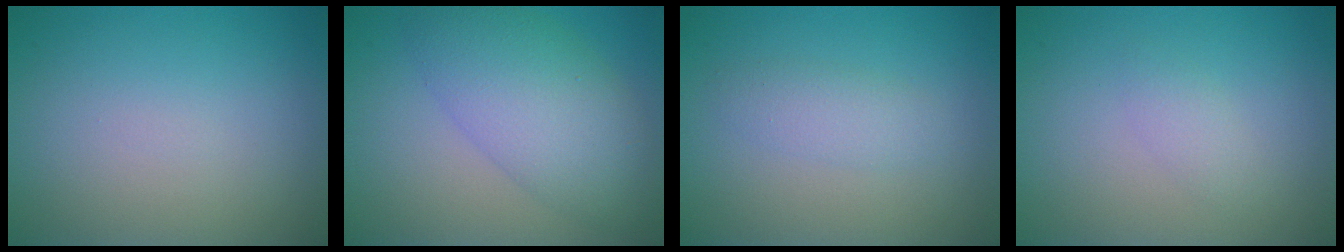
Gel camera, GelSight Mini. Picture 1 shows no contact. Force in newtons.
{"total": 6.8, "press": 6.8, "slide": 0.1}
{"total": 1.9, "press": 1.9, "slide": 0.0}
{"total": 1.2, "press": 1.2, "slide": 0.1}